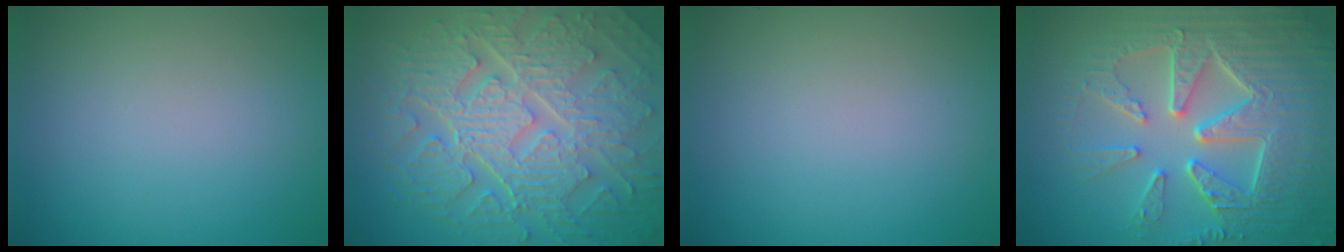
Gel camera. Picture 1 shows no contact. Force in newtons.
{"total": 10.7, "press": 7.1, "slide": 8.0}
{"total": 0.0}
{"total": 9.1, "press": 6.5, "slide": 6.3}